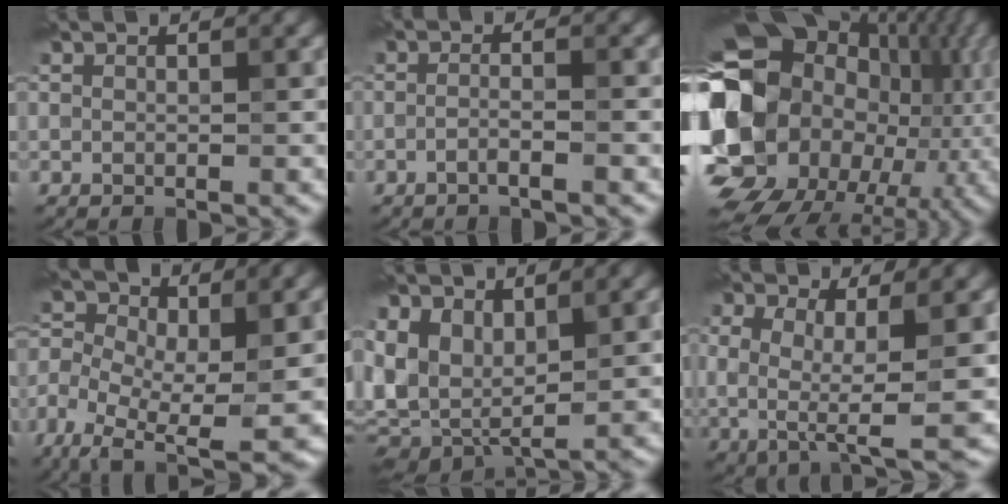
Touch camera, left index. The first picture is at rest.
{"total": 1.7, "force": [-1.0, -0.2, 1.3], "torque": [-0.028, 0.011, -0.021]}
{"total": 22.8, "force": [-2.8, 18.8, 12.5], "torque": [-0.246, 0.004, -0.082]}
{"total": 11.8, "force": [-4.8, 5.3, 9.4], "torque": [-0.186, -0.014, -0.086]}
{"total": 6.8, "force": [1.5, 4.1, 5.2], "torque": [-0.126, 0.003, 0.032]}
{"total": 6.1, "force": [-0.5, 2.6, 5.6], "torque": [-0.118, -0.018, 0.000]}